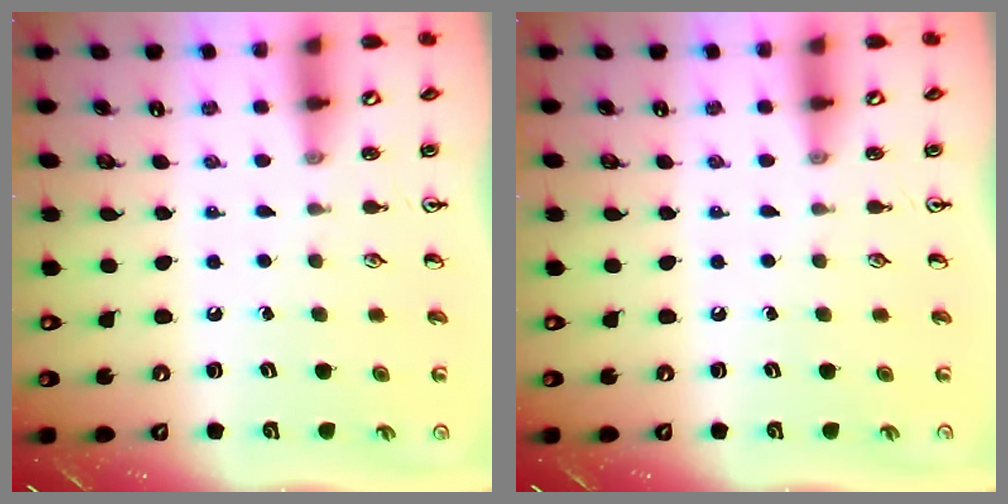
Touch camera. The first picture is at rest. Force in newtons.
{"total": 0.0}